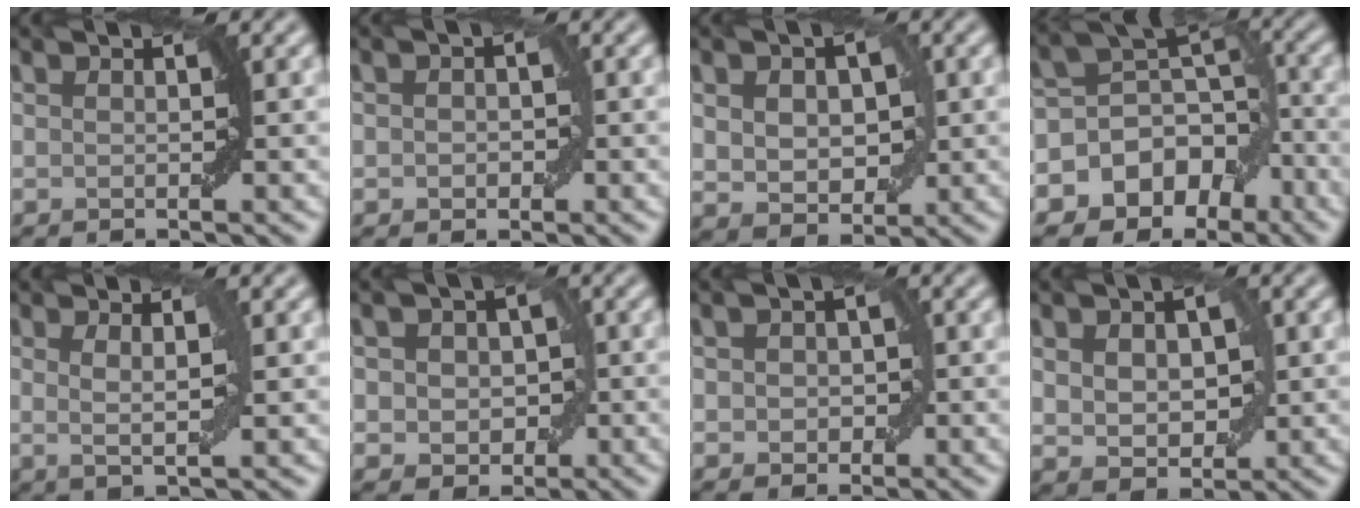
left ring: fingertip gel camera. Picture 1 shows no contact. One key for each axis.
{"total": 1.5, "fx": -0.2, "fy": 1.2, "fz": 0.8, "tx": -0.005, "ty": 0.000, "tz": -0.003}
{"total": 5.1, "fx": 0.5, "fy": 3.5, "fz": 3.7, "tx": -0.048, "ty": 0.000, "tz": 0.013}
{"total": 10.6, "fx": -6.0, "fy": 8.0, "fz": 3.2, "tx": -0.054, "ty": -0.002, "tz": -0.100}
{"total": 2.1, "fx": 0.6, "fy": 0.4, "fz": 1.9, "tx": -0.032, "ty": -0.004, "tz": 0.011}
{"total": 4.3, "fx": 0.1, "fy": 3.5, "fz": 2.6, "tx": -0.019, "ty": 0.010, "tz": -0.011}
{"total": 2.2, "fx": -0.1, "fy": 1.8, "fz": 1.2, "tx": -0.009, "ty": -0.002, "tz": -0.004}
{"total": 4.4, "fx": 0.4, "fy": 3.0, "fz": 3.3, "tx": -0.053, "ty": -0.002, "tz": 0.013}